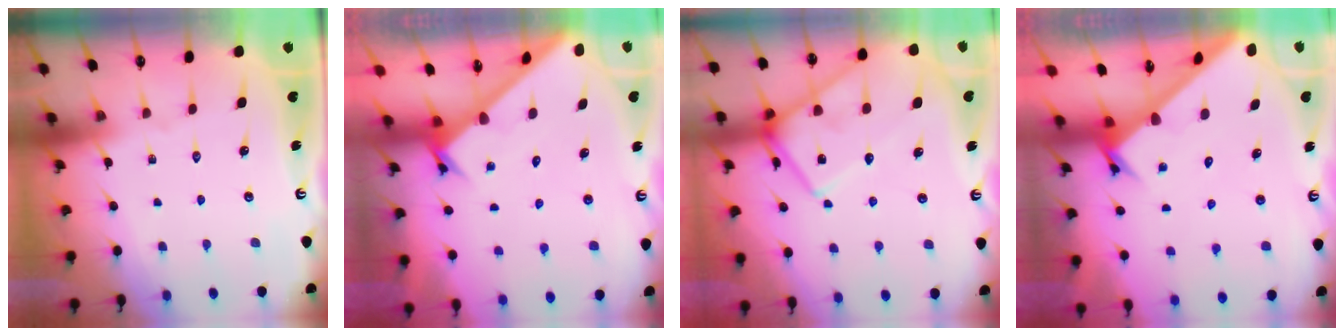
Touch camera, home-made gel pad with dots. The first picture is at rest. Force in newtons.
{"total": 2.7, "press": 2.7, "slide": 0.3}
{"total": 14.7, "press": 14.6, "slide": 1.1}
{"total": 2.6, "press": 2.6, "slide": 0.3}